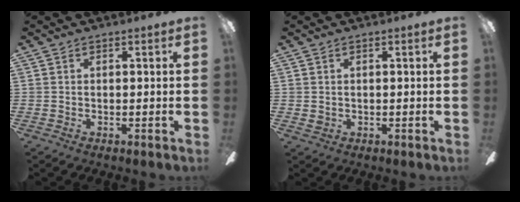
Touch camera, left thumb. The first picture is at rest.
{"total": 1.2, "force": [0.5, 0.9, 0.6], "torque": [-0.005, 0.000, 0.008]}